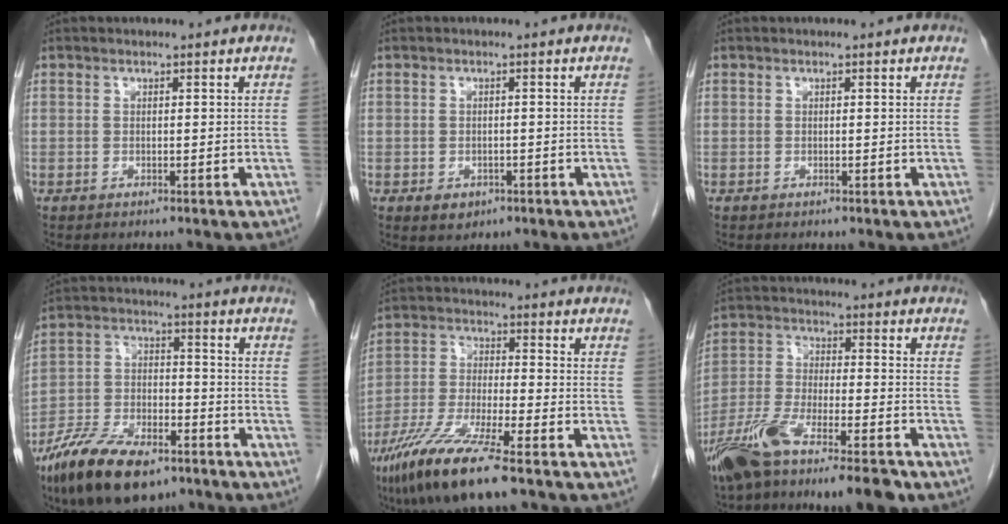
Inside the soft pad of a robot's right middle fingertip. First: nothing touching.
{"total": 2.3, "force": [-1.1, 1.7, 1.1], "torque": [-0.014, 0.001, -0.005]}
{"total": 0.0}
{"total": 13.0, "force": [-8.9, 4.5, 8.4], "torque": [-0.162, -0.016, -0.161]}
{"total": 12.1, "force": [-7.9, 0.8, 9.1], "torque": [-0.189, -0.034, -0.148]}
{"total": 14.5, "force": [-10.6, 2.5, 9.6], "torque": [-0.190, -0.022, -0.189]}